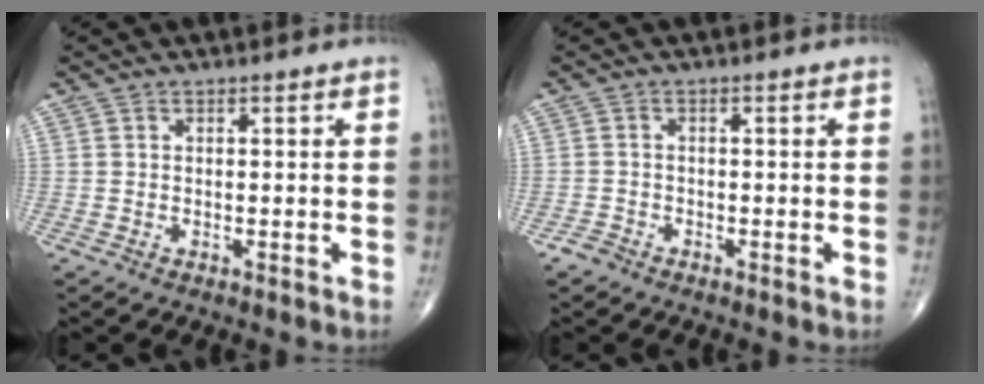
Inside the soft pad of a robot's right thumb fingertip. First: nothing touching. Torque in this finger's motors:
{"motor_torque": [-0.11, 0.16, -0.15, -0.06, -0.02]}